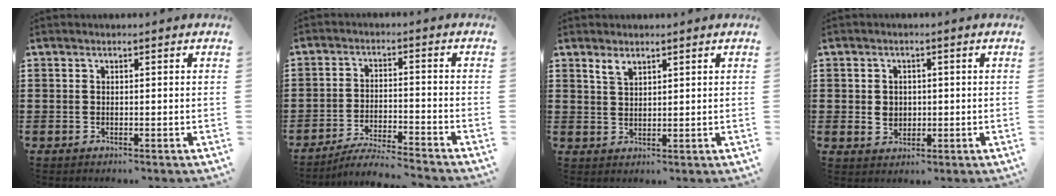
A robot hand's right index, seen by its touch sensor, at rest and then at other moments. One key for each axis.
{"total": 5.1, "fx": -4.9, "fy": -0.3, "fz": 1.3, "tx": -0.038, "ty": -0.012, "tz": -0.101}
{"total": 2.0, "fx": 1.6, "fy": 0.7, "fz": 1.0, "tx": -0.024, "ty": -0.001, "tz": 0.031}
{"total": 2.4, "fx": 0.1, "fy": 2.3, "fz": 0.8, "tx": -0.023, "ty": 0.009, "tz": -0.002}